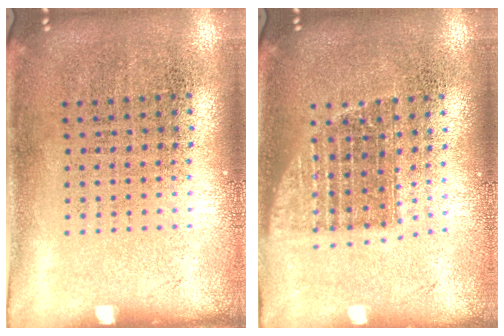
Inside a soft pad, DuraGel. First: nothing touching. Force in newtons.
{"total": 1.3, "press": 1.0, "slide": 0.8}